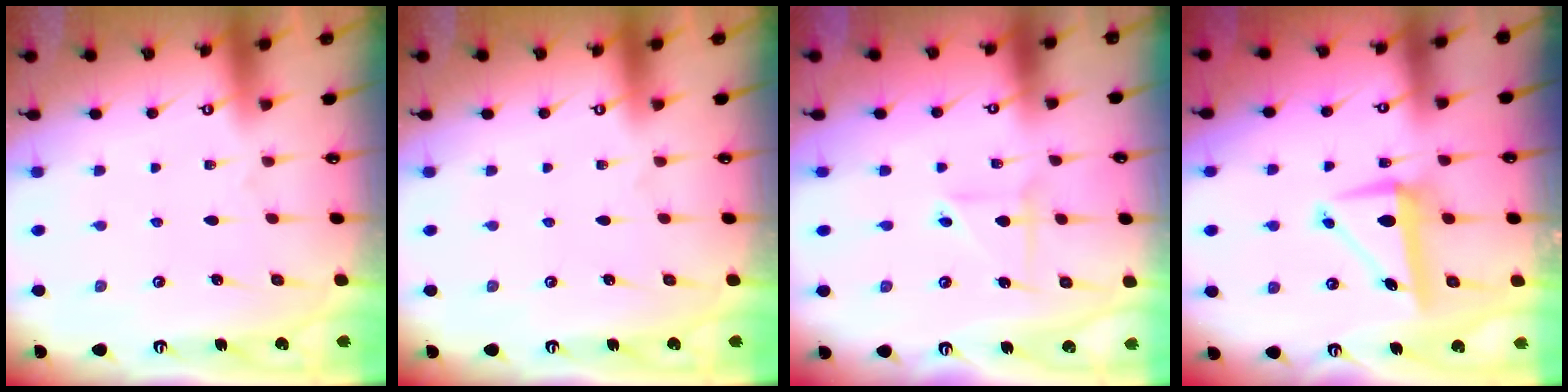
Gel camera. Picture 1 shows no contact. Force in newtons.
{"total": 0.0}
{"total": 4.0, "press": 3.8, "slide": 1.2}
{"total": 6.8, "press": 6.7, "slide": 1.3}